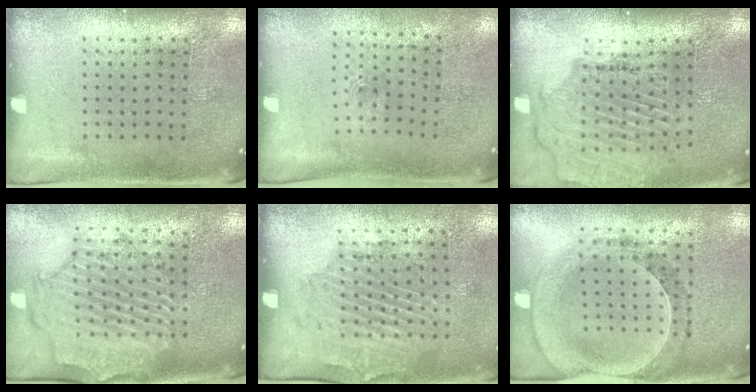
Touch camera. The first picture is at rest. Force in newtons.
{"total": 0.6, "press": 0.3, "slide": 0.5}
{"total": 1.7, "press": 1.7, "slide": 0.1}
{"total": 2.3, "press": 2.2, "slide": 0.8}
{"total": 1.8, "press": 1.1, "slide": 1.4}
{"total": 0.8, "press": 0.7, "slide": 0.3}